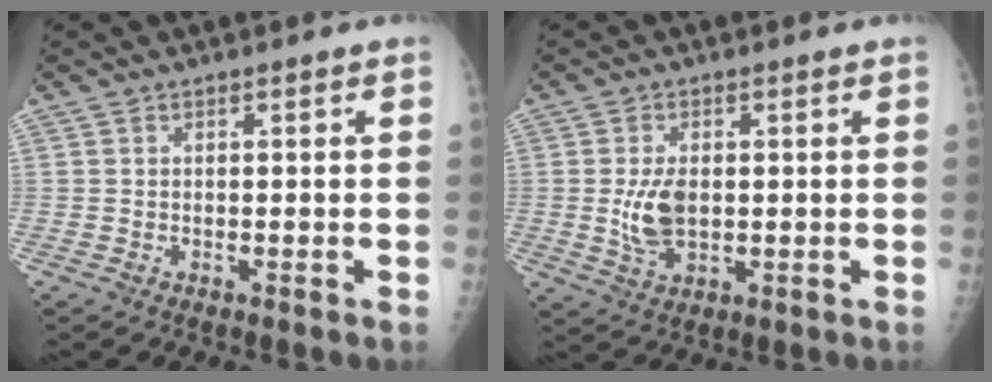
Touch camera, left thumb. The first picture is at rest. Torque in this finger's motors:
{"motor_torque": [0.39, 0.58, 0.68, 0.08, 0.06]}